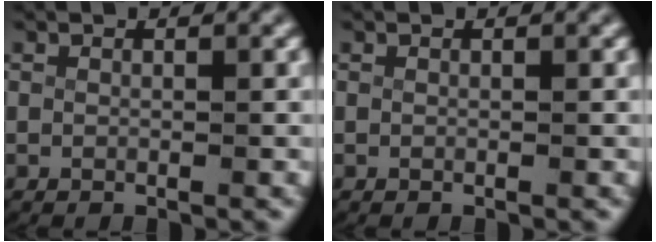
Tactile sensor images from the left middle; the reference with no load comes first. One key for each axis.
{"total": 0.0}